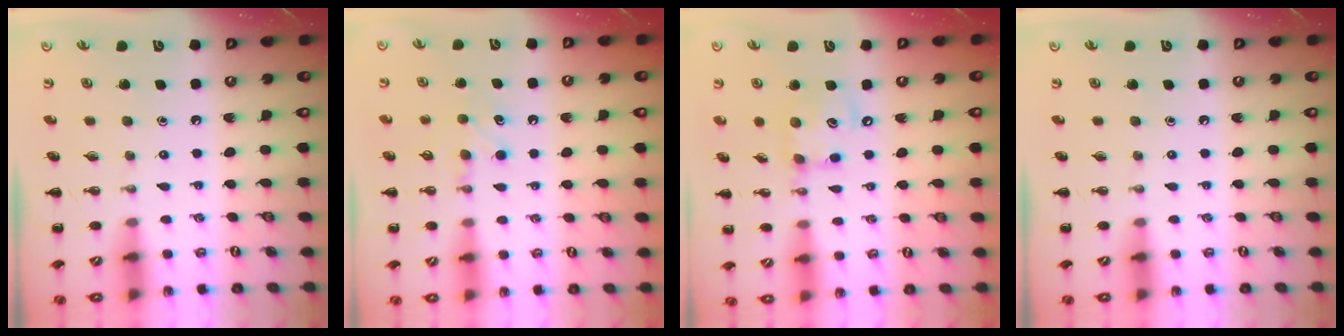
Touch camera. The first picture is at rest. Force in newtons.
{"total": 6.8, "press": 6.6, "slide": 1.8}
{"total": 9.9, "press": 9.8, "slide": 1.0}
{"total": 0.0}